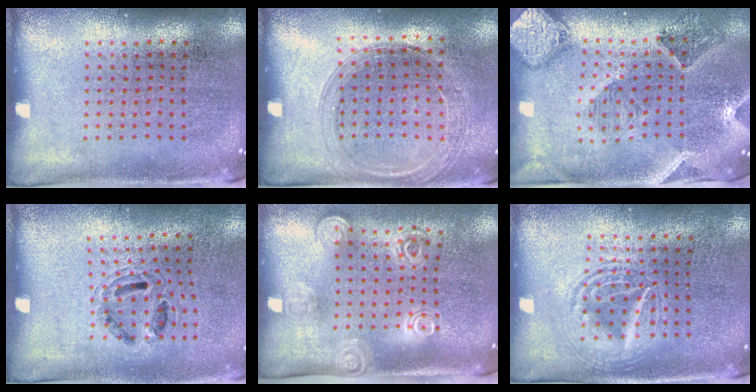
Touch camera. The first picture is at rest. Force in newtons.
{"total": 1.5, "press": 1.4, "slide": 0.3}
{"total": 1.8, "press": 1.7, "slide": 0.4}
{"total": 0.8, "press": 0.8, "slide": 0.3}
{"total": 1.9, "press": 1.4, "slide": 1.3}
{"total": 2.9, "press": 2.9, "slide": 0.4}